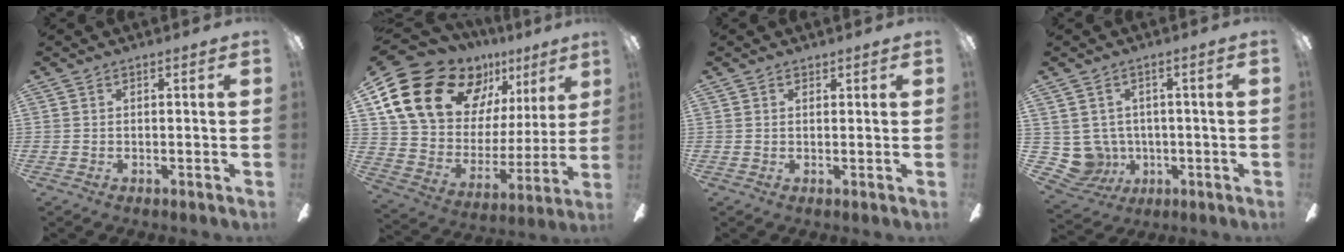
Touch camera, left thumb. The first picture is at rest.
{"total": 23.0, "force": [14.1, 14.0, 11.5], "torque": [-0.212, -0.078, 0.272]}
{"total": 1.0, "force": [0.8, 0.5, 0.2], "torque": [0.004, -0.003, 0.013]}
{"total": 7.1, "force": [0.8, 6.9, 1.3], "torque": [-0.075, -0.014, 0.021]}